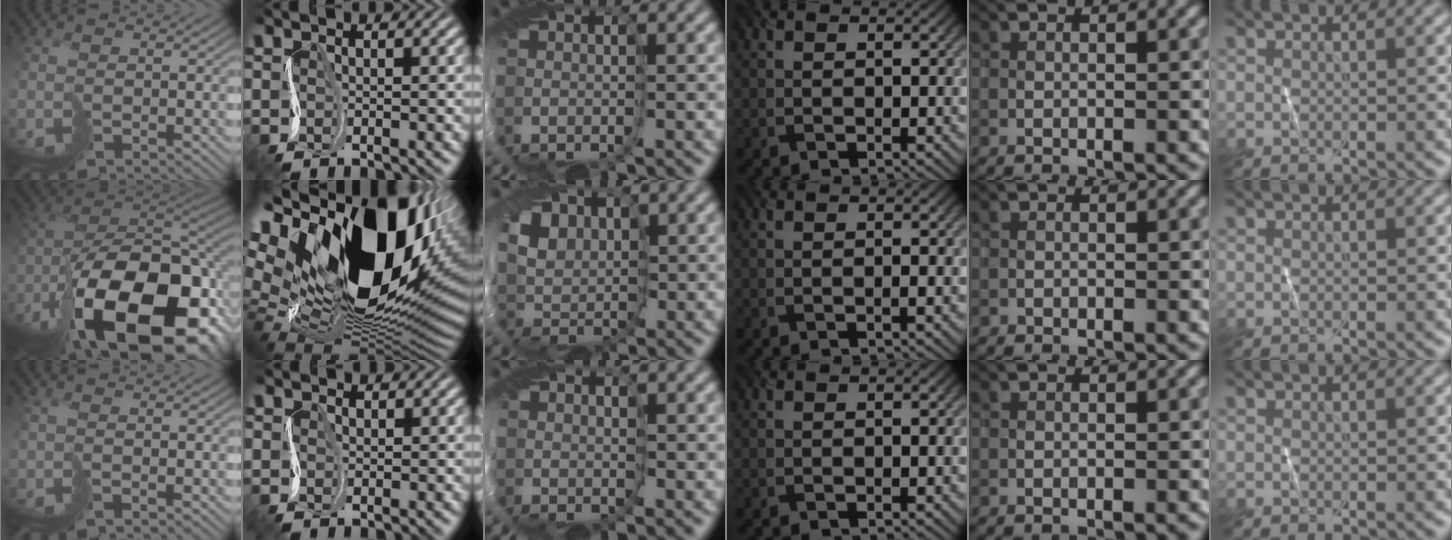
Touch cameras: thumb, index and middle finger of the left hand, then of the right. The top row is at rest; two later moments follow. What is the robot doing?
{"motion": "cut", "object": "paper"}